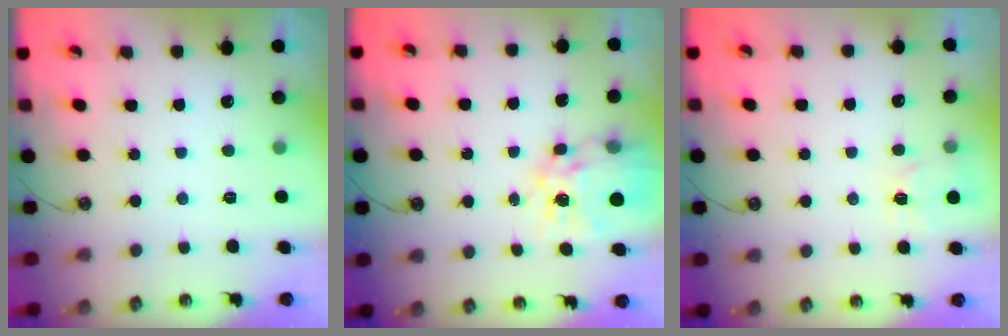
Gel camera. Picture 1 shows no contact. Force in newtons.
{"total": 15.1, "press": 15.1, "slide": 1.5}
{"total": 4.9, "press": 4.8, "slide": 0.5}